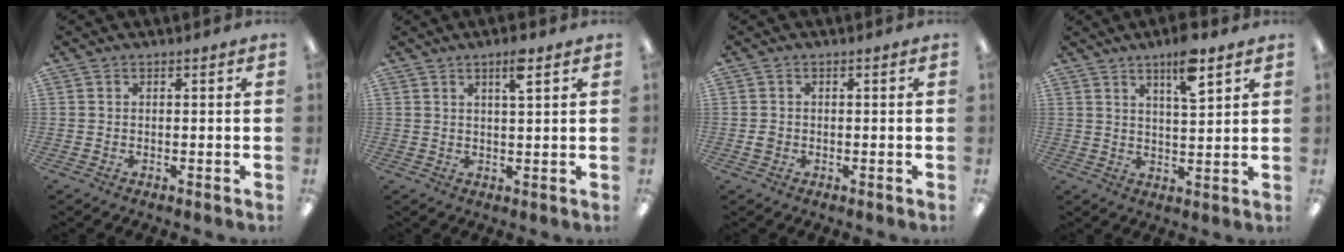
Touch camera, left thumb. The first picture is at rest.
{"total": 4.6, "force": [2.9, 0.7, 3.6], "torque": [-0.063, -0.002, 0.044]}
{"total": 1.3, "force": [-0.2, 1.2, 0.6], "torque": [-0.012, 0.004, -0.006]}
{"total": 8.7, "force": [5.6, 2.2, 6.2], "torque": [-0.096, -0.025, 0.089]}